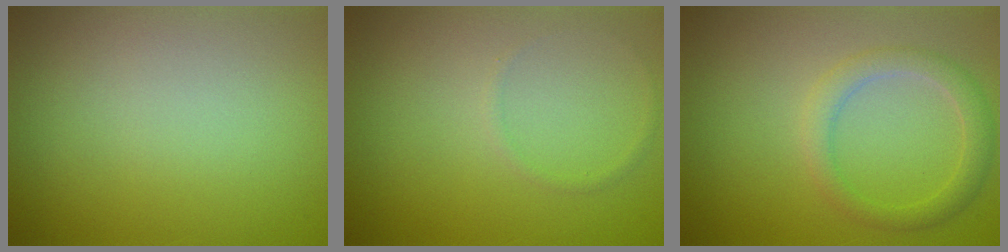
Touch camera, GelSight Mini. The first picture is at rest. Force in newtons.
{"total": 0.6, "press": 0.6, "slide": 0.1}
{"total": 2.5, "press": 2.5, "slide": 0.1}